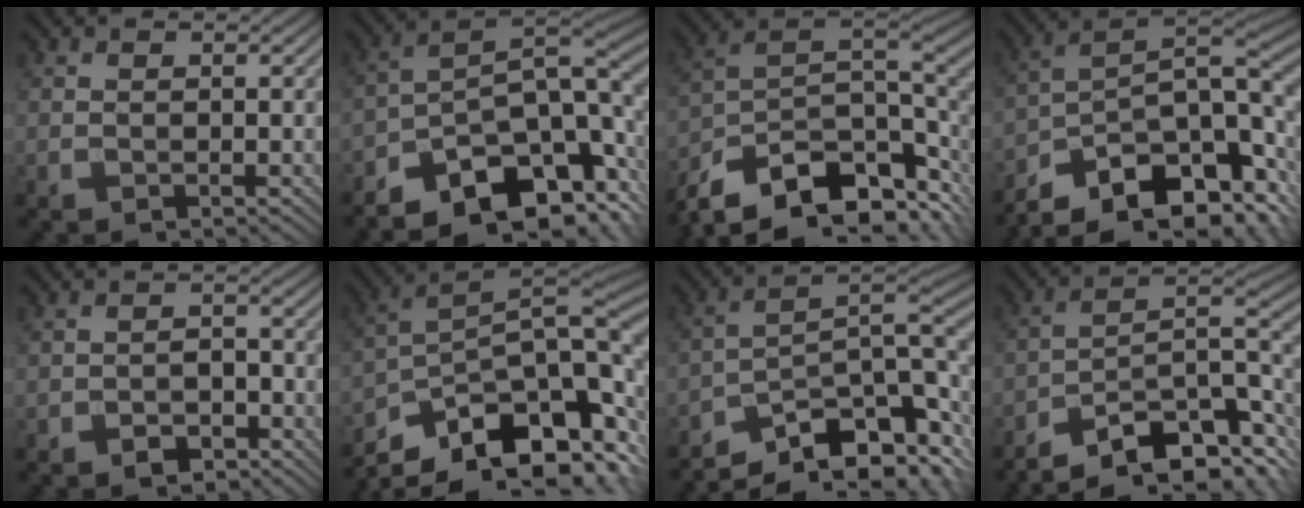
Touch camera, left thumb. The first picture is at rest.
{"total": 14.6, "force": [-7.7, 7.2, 10.0], "torque": [-0.155, -0.017, -0.126]}
{"total": 15.9, "force": [-8.8, 7.8, 10.7], "torque": [-0.221, -0.037, -0.136]}
{"total": 17.5, "force": [-9.4, 8.5, 12.1], "torque": [-0.209, -0.036, -0.134]}
{"total": 3.1, "force": [-2.0, 1.7, 1.5], "torque": [-0.020, 0.004, -0.038]}
{"total": 15.9, "force": [-9.5, 7.4, 10.4], "torque": [-0.204, -0.023, -0.147]}
{"total": 14.3, "force": [-8.6, 5.4, 10.0], "torque": [-0.170, -0.018, -0.127]}
{"total": 15.0, "force": [-10.1, 5.1, 9.8], "torque": [-0.171, -0.012, -0.158]}